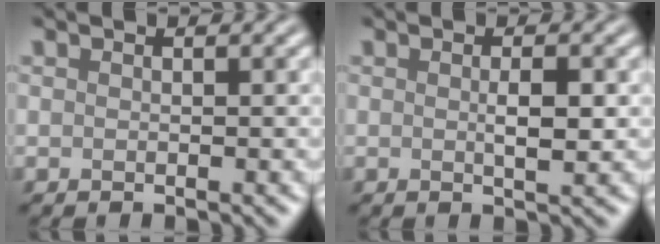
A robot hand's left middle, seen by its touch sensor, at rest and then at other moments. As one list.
[{"total": 2.1, "force": [0.0, 0.4, 2.0], "torque": [-0.034, -0.003, 0.000]}]